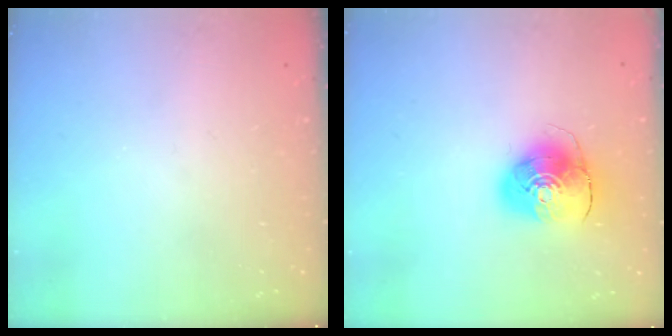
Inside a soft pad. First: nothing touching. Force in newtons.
{"total": 9.6, "press": 9.6, "slide": 1.2}